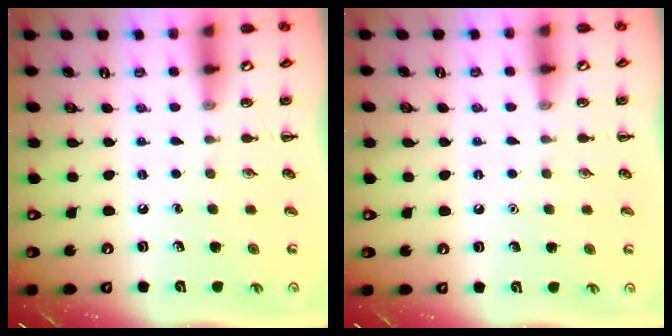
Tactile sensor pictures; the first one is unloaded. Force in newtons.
{"total": 1.6, "press": 1.6, "slide": 0.1}